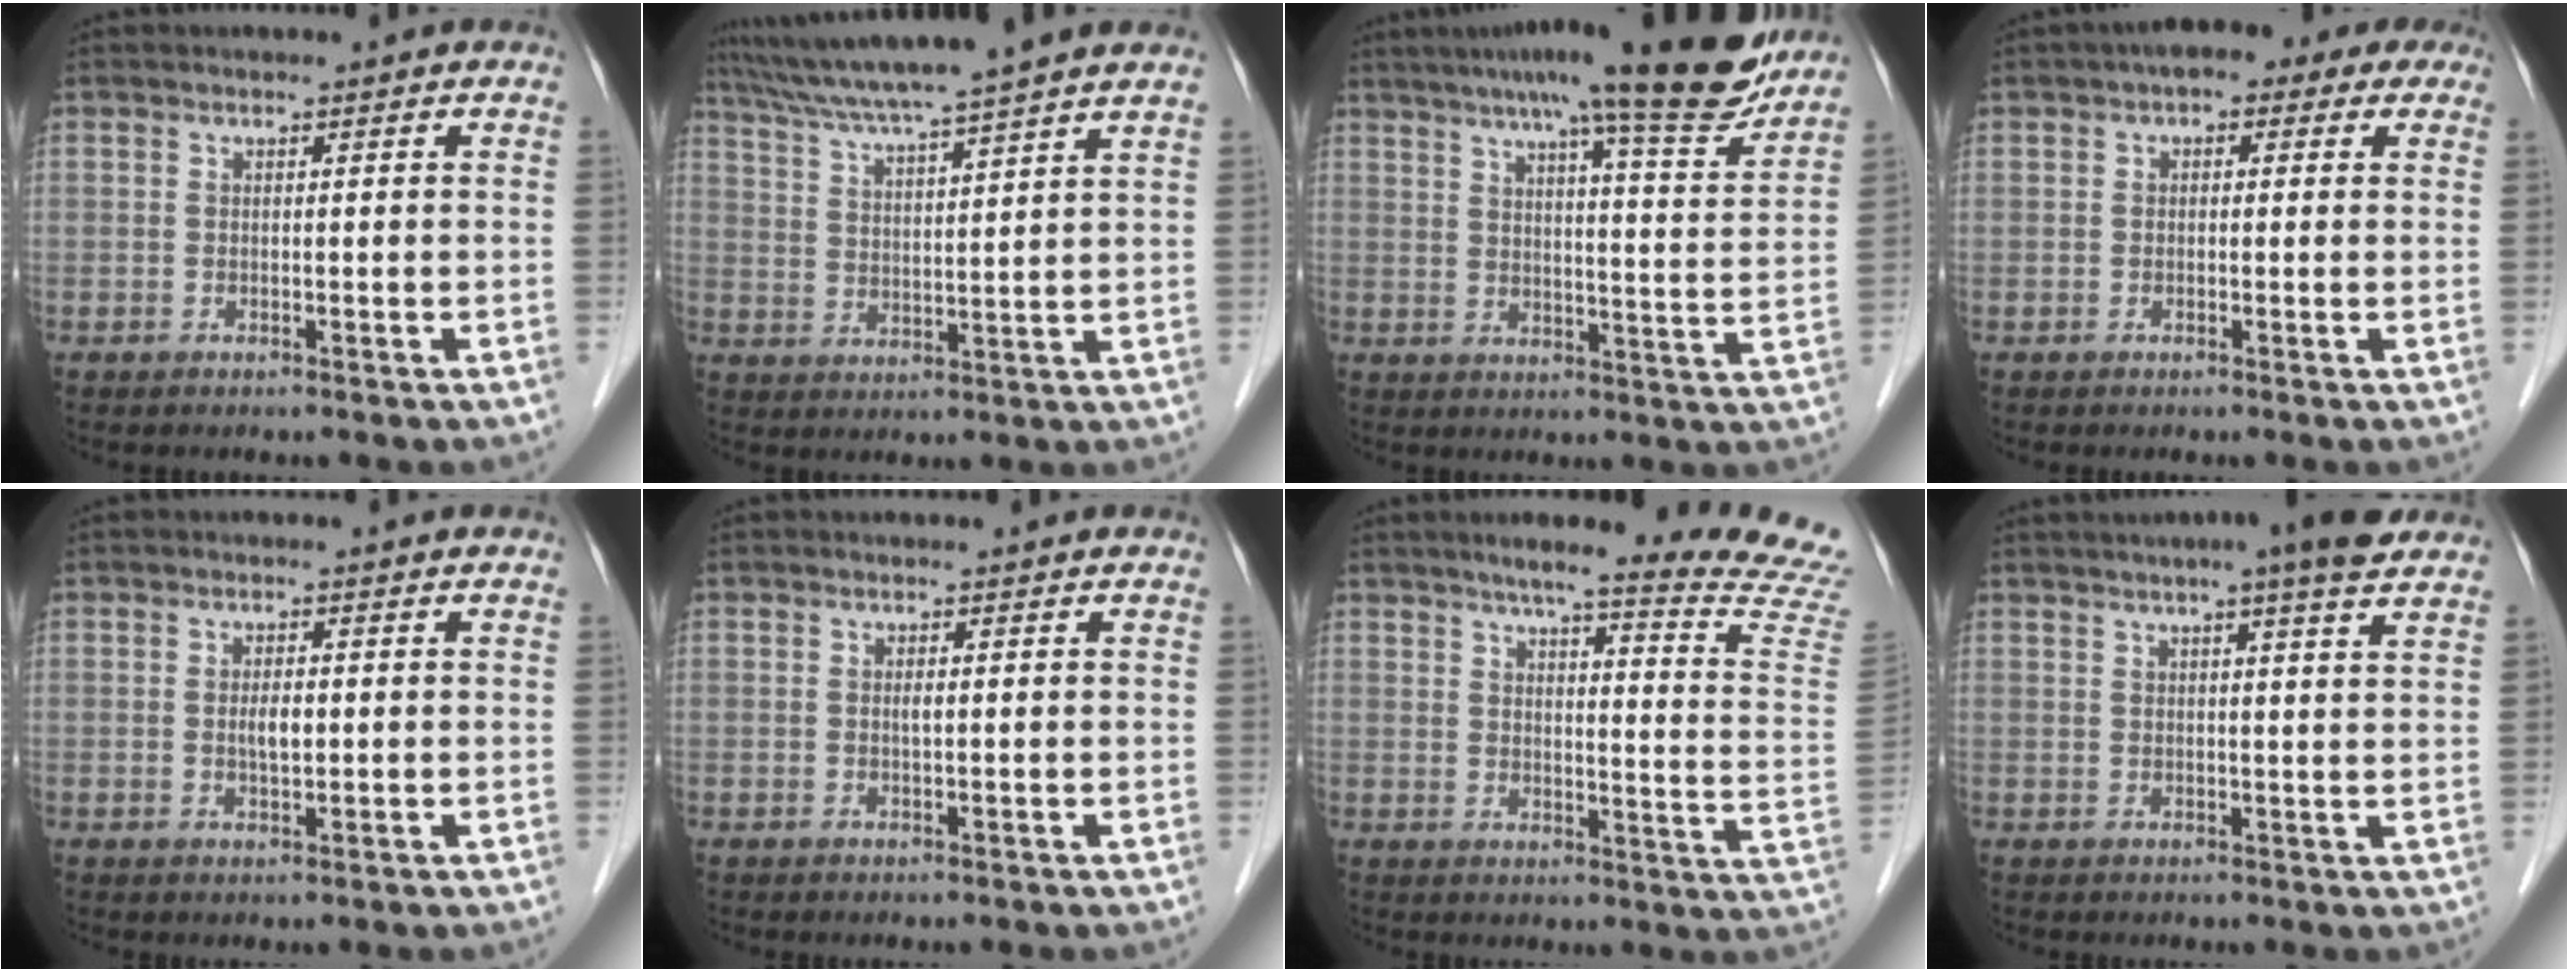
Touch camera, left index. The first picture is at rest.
{"total": 13.8, "force": [11.8, -1.4, 7.1], "torque": [-0.125, 0.021, 0.179]}
{"total": 19.6, "force": [15.8, 1.4, 11.5], "torque": [-0.166, 0.003, 0.206]}
{"total": 6.3, "force": [3.5, 3.3, 4.0], "torque": [-0.040, 0.041, 0.036]}
{"total": 2.4, "force": [0.0, 0.8, 2.2], "torque": [-0.043, -0.001, 0.002]}
{"total": 0.7, "force": [0.1, 0.1, 0.7], "torque": [-0.015, -0.002, 0.001]}
{"total": 21.3, "force": [19.2, -1.0, 9.2], "torque": [-0.122, -0.092, 0.217]}
{"total": 9.6, "force": [7.4, 0.5, 6.2], "torque": [-0.086, 0.015, 0.088]}